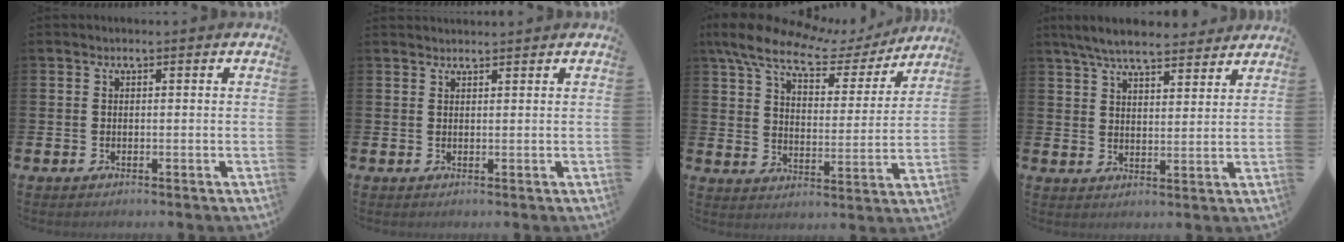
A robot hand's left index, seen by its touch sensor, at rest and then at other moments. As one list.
[{"total": 1.2, "force": [1.1, -0.1, 0.1], "torque": [0.003, -0.005, 0.021]}, {"total": 10.2, "force": [7.9, 4.0, 5.0], "torque": [-0.116, -0.047, 0.132]}, {"total": 7.0, "force": [6.6, 1.3, 2.2], "torque": [-0.045, -0.031, 0.116]}]